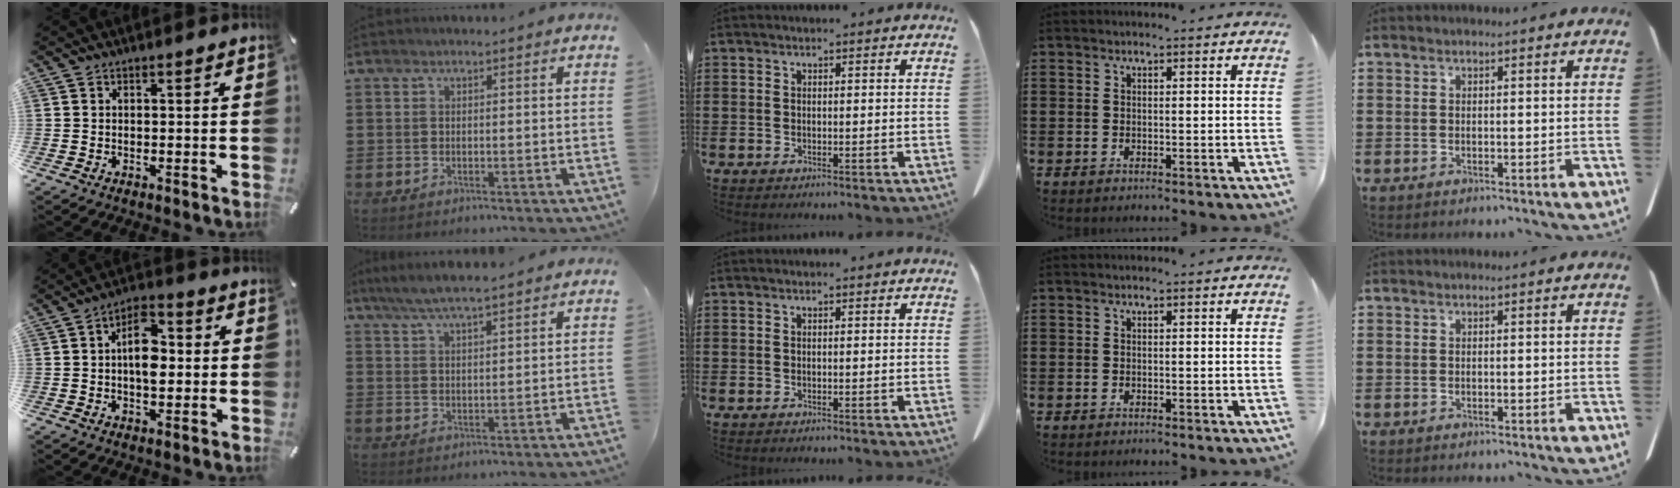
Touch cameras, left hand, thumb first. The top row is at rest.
{"thumb": {"total": 8.7, "force": [-0.1, 5.3, 7.0], "torque": [-0.101, 0.005, -0.006]}, "index": {"total": 4.8, "force": [4.0, 0.5, 2.7], "torque": [-0.060, -0.007, 0.071]}}